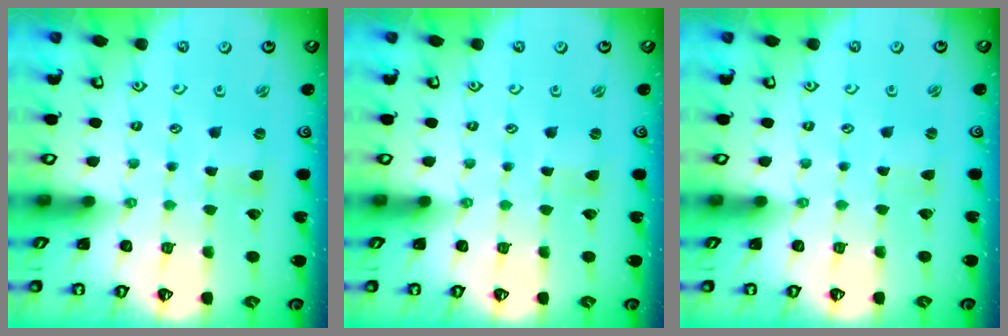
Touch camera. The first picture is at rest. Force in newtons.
{"total": 0.0}
{"total": 0.9, "press": 0.9, "slide": 0.2}